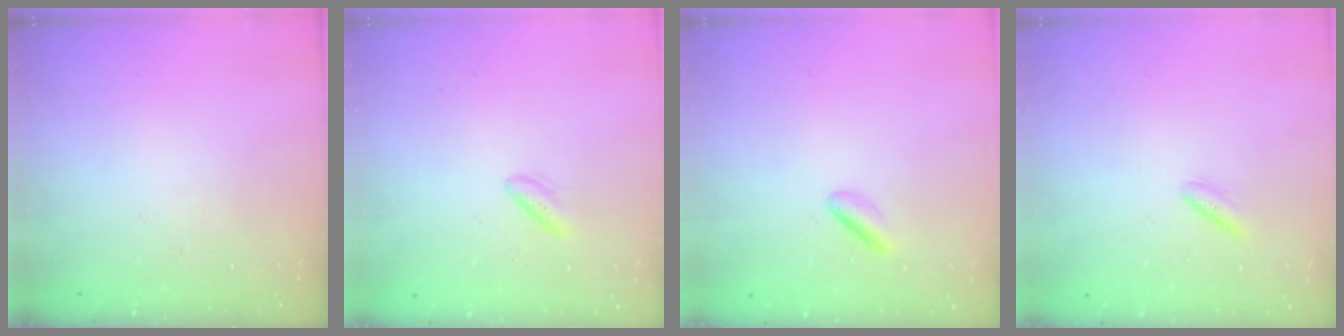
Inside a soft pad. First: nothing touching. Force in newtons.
{"total": 2.5, "press": 2.2, "slide": 1.3}
{"total": 1.8, "press": 1.6, "slide": 0.8}
{"total": 2.1, "press": 1.9, "slide": 1.0}